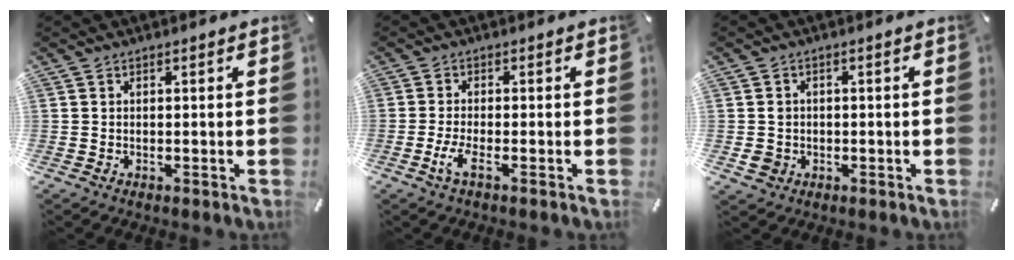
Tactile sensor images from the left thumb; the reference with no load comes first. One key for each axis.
{"total": 3.7, "fx": -1.4, "fy": 0.7, "fz": 3.3, "tx": -0.082, "ty": -0.012, "tz": -0.031}
{"total": 3.1, "fx": -0.5, "fy": 3.0, "fz": 0.7, "tx": -0.005, "ty": 0.000, "tz": -0.009}